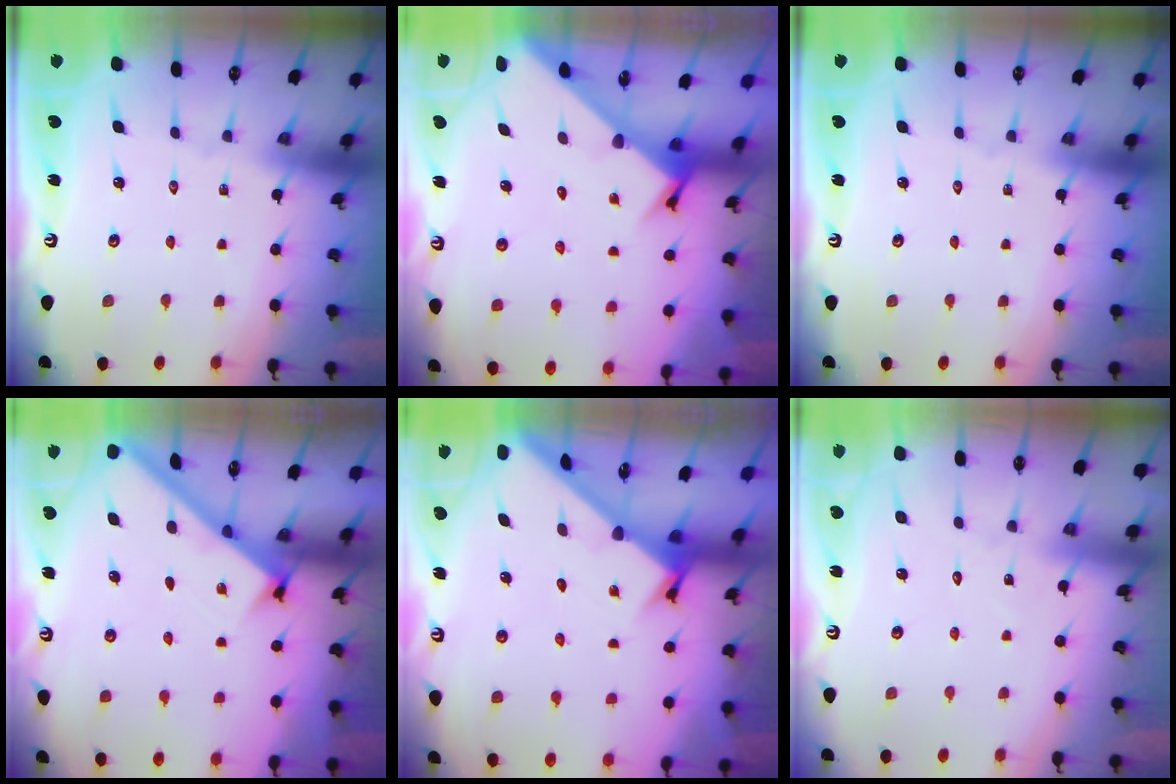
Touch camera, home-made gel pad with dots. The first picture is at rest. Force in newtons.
{"total": 3.4, "press": 3.4, "slide": 0.2}
{"total": 0.0}
{"total": 2.5, "press": 2.5, "slide": 0.3}
{"total": 2.0, "press": 2.0, "slide": 0.2}
{"total": 6.0, "press": 6.0, "slide": 0.5}